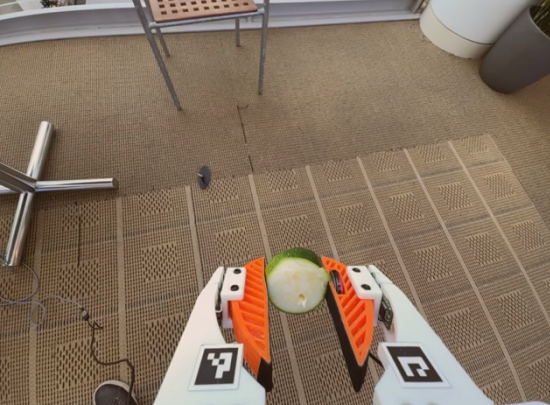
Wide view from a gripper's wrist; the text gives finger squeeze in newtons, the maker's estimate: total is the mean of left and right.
{"total": 9.4, "left": 8.8, "right": 10.0}